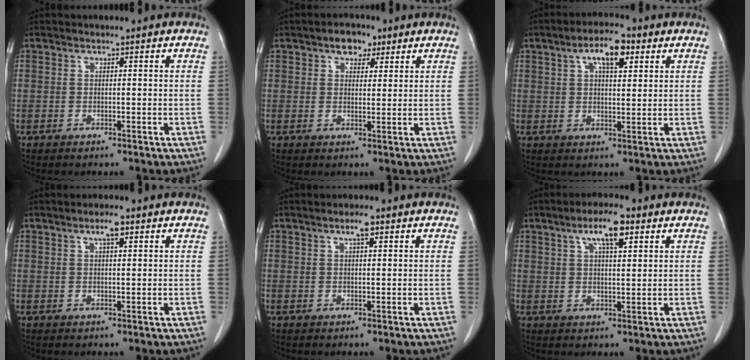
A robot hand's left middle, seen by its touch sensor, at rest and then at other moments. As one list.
[{"total": 3.7, "force": [2.3, 2.2, 1.9], "torque": [-0.029, 0.010, 0.036]}, {"total": 6.8, "force": [3.3, 2.2, 5.6], "torque": [-0.098, 0.014, 0.053]}, {"total": 2.7, "force": [1.5, 0.5, 2.2], "torque": [-0.042, 0.004, 0.027]}, {"total": 2.5, "force": [1.4, 0.4, 2.0], "torque": [-0.038, 0.004, 0.024]}, {"total": 6.7, "force": [3.6, 1.4, 5.4], "torque": [-0.100, 0.009, 0.060]}]